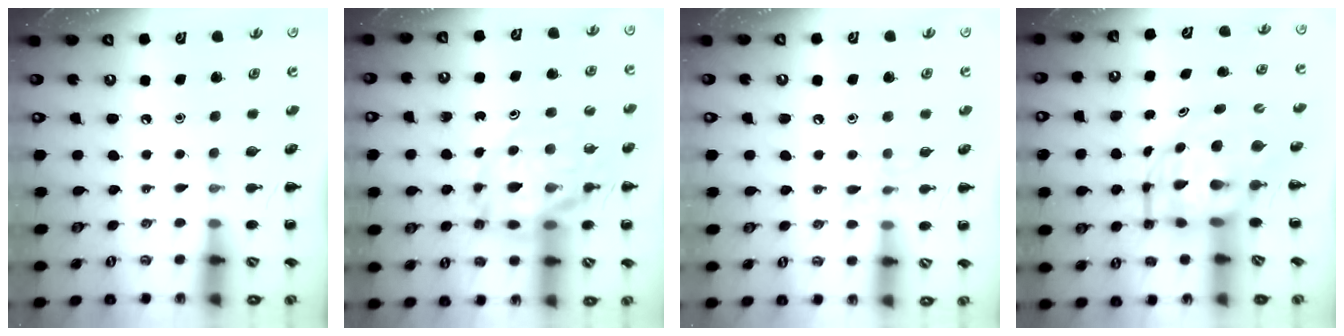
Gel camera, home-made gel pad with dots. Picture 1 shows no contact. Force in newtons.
{"total": 19.0, "press": 18.4, "slide": 4.7}
{"total": 6.4, "press": 6.3, "slide": 1.1}
{"total": 6.8, "press": 6.5, "slide": 2.0}